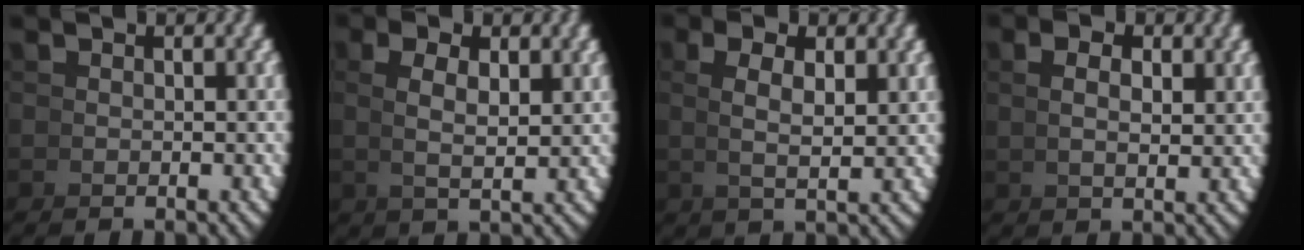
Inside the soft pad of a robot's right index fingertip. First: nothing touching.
{"total": 2.7, "force": [1.5, 0.1, 2.2], "torque": [-0.033, 0.002, 0.034]}
{"total": 3.0, "force": [1.6, 0.1, 2.5], "torque": [-0.041, 0.003, 0.035]}
{"total": 1.8, "force": [1.3, -0.4, 1.2], "torque": [-0.014, 0.001, 0.031]}